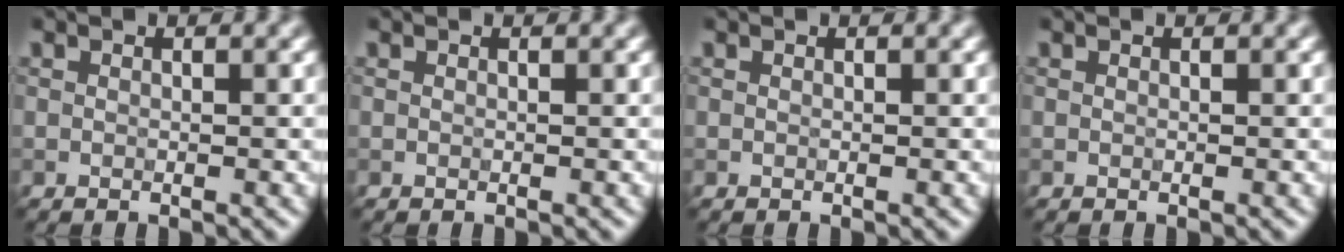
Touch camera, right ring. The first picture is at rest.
{"total": 0.0}
{"total": 0.0}
{"total": 0.0}